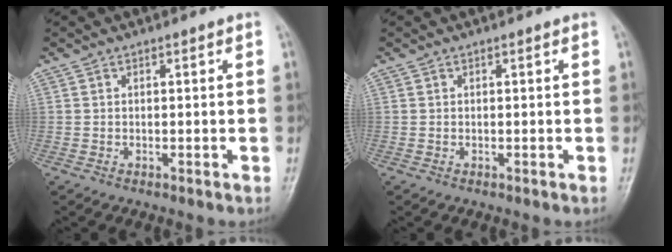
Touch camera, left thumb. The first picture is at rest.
{"total": 0.0}